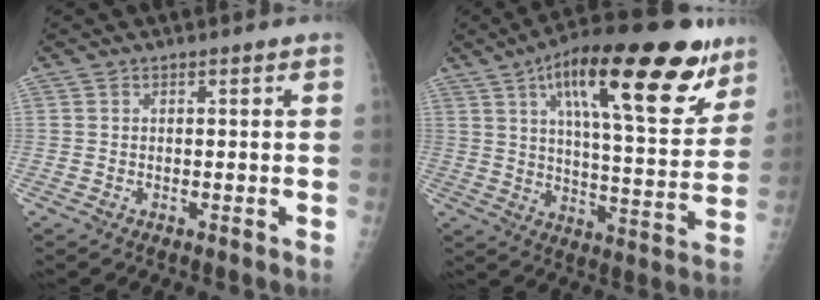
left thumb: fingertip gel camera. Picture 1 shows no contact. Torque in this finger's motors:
{"motor_torque": [0.35, 0.80, 1.65, -1.12, 0.45]}